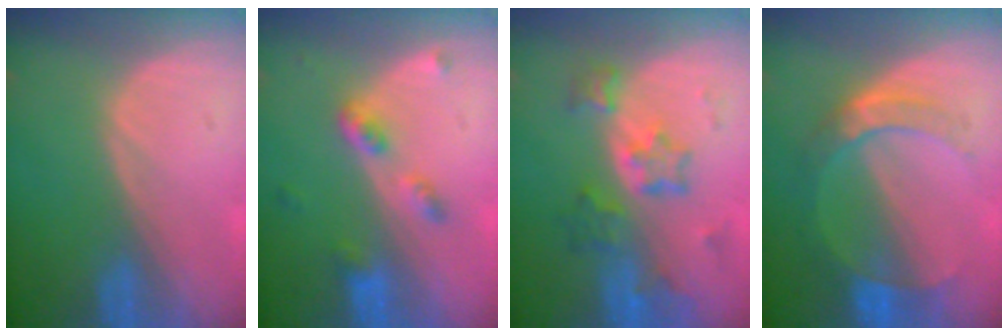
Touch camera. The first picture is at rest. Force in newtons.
{"total": 4.1, "press": 3.9, "slide": 1.2}
{"total": 7.0, "press": 6.5, "slide": 2.6}
{"total": 7.2, "press": 6.5, "slide": 3.1}